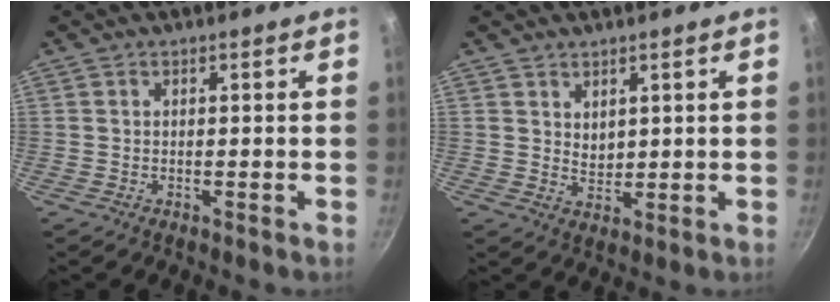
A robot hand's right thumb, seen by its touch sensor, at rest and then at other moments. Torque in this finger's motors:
{"motor_torque": [-0.64, 0.08, 0.78, 0.27, 0.05]}